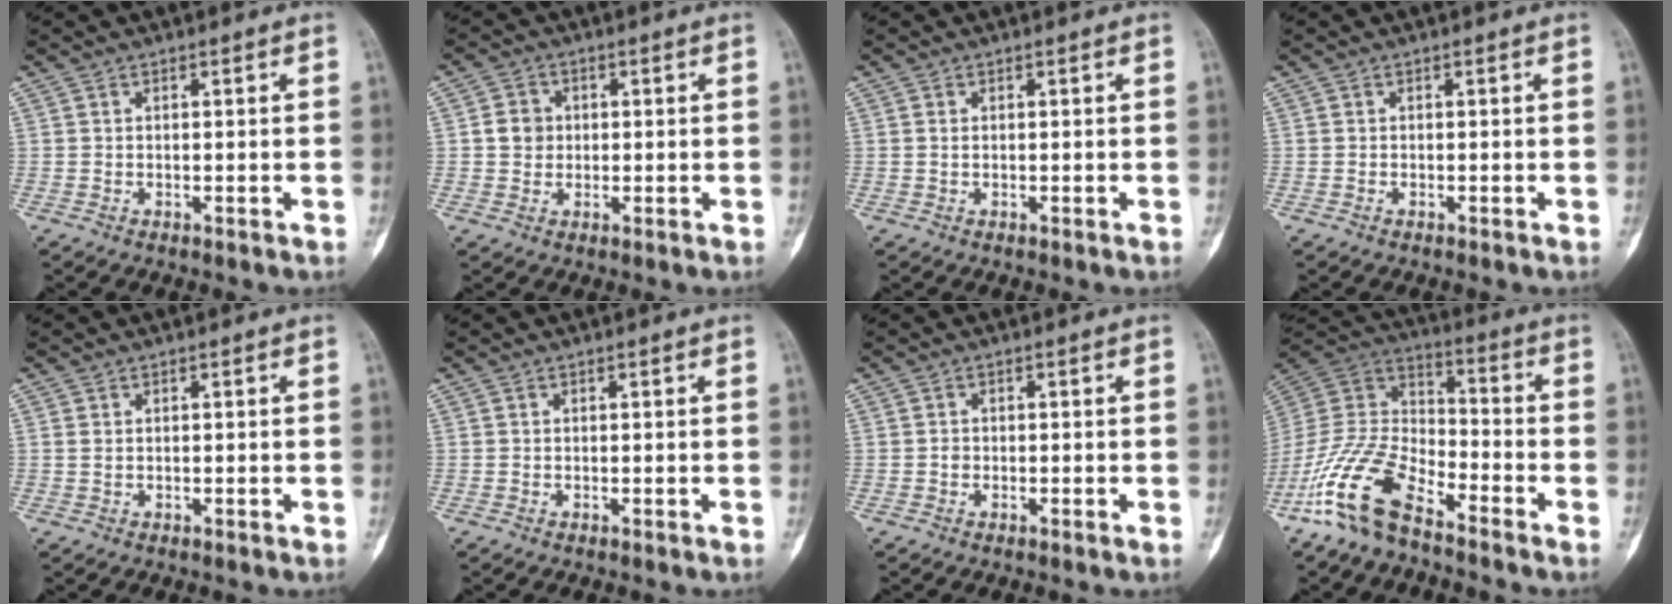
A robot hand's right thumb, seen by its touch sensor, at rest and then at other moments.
{"total": 4.2, "force": [0.4, 3.8, 1.7], "torque": [-0.009, 0.004, 0.003]}
{"total": 0.7, "force": [0.1, 0.5, 0.5], "torque": [-0.011, 0.002, 0.005]}
{"total": 0.0}
{"total": 0.7, "force": [0.1, 0.6, 0.5], "torque": [-0.009, 0.000, 0.003]}
{"total": 0.0}
{"total": 0.8, "force": [-0.3, 0.7, 0.4], "torque": [0.000, 0.004, -0.008]}
{"total": 15.8, "force": [-10.7, 6.6, 9.6], "torque": [-0.189, 0.067, -0.214]}